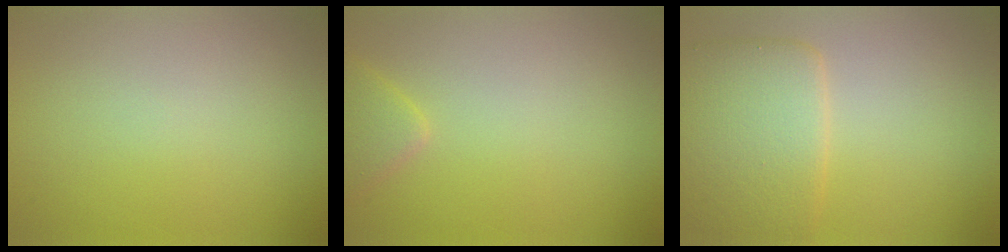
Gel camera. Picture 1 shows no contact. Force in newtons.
{"total": 1.8, "press": 1.8, "slide": 0.1}
{"total": 5.9, "press": 5.9, "slide": 0.2}